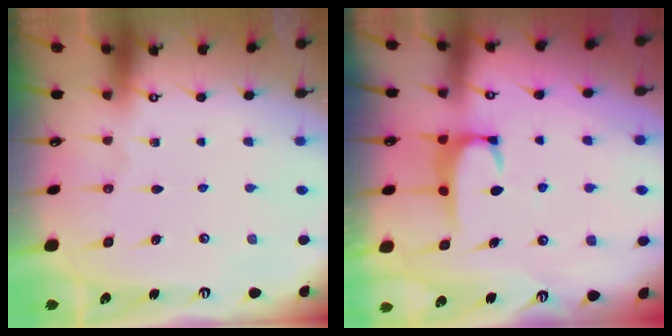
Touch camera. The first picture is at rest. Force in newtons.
{"total": 2.5, "press": 2.4, "slide": 0.6}